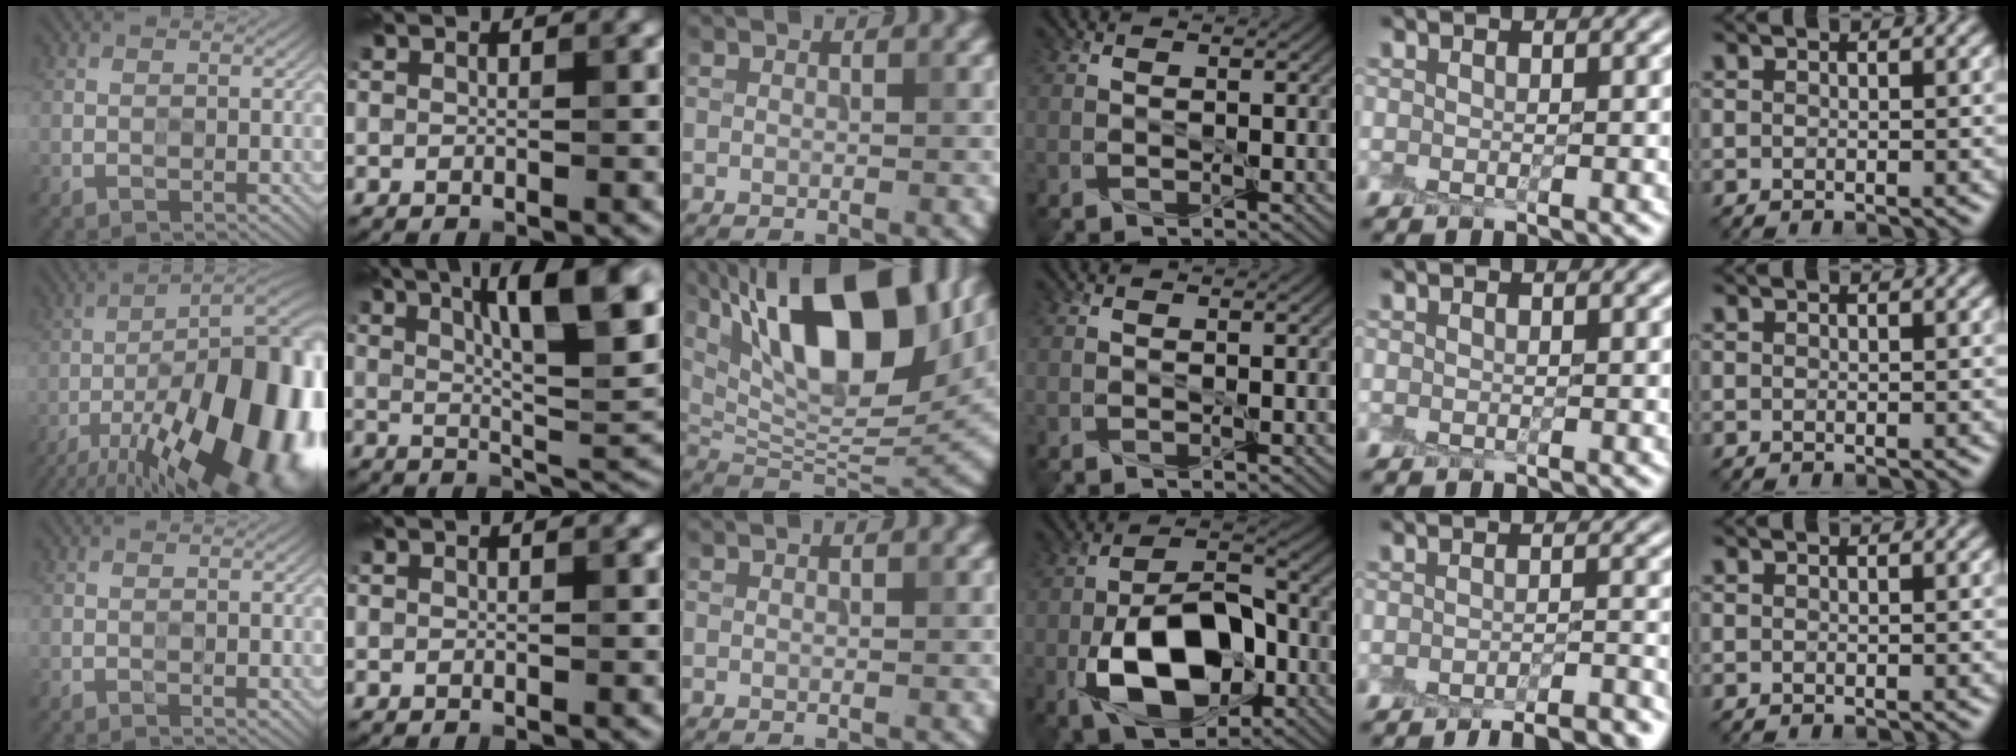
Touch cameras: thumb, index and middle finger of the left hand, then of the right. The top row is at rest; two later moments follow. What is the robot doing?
{"motion": "peel", "object": "plastic wrap"}